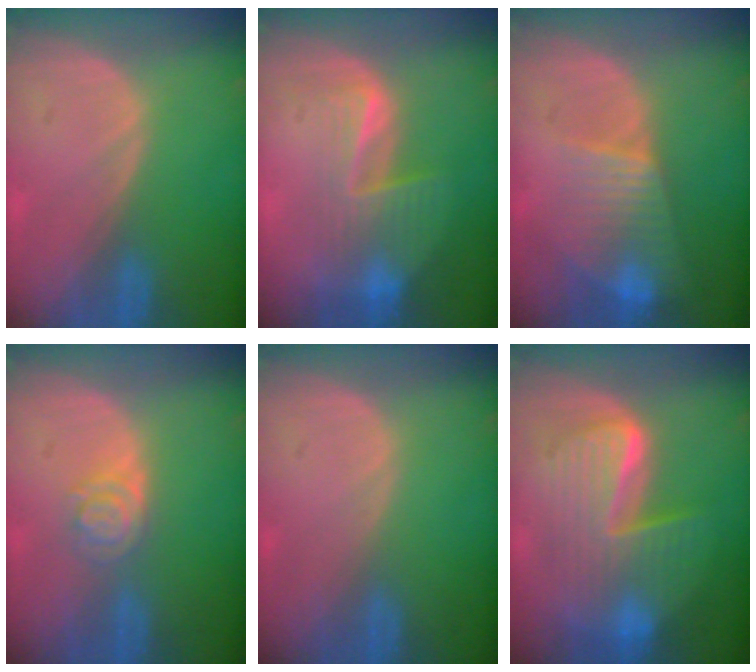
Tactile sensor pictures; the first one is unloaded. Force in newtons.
{"total": 7.1, "press": 6.5, "slide": 2.9}
{"total": 7.9, "press": 6.9, "slide": 3.8}
{"total": 3.9, "press": 3.5, "slide": 1.7}
{"total": 0.0}
{"total": 10.4, "press": 10.4, "slide": 1.0}